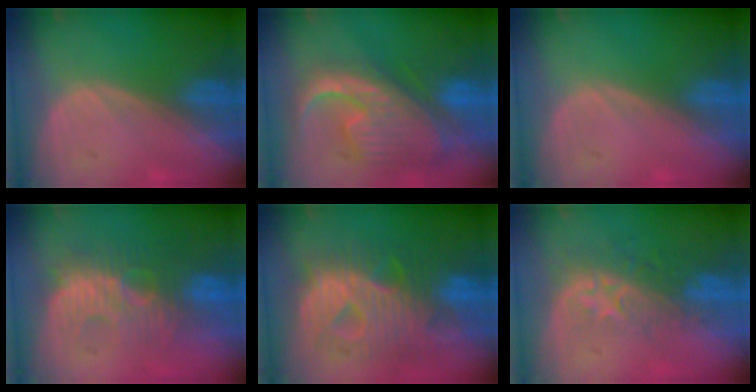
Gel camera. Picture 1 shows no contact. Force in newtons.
{"total": 12.8, "press": 10.9, "slide": 6.6}
{"total": 0.0}
{"total": 9.0, "press": 8.9, "slide": 1.6}
{"total": 12.4, "press": 12.4, "slide": 1.4}
{"total": 8.7, "press": 7.2, "slide": 5.0}